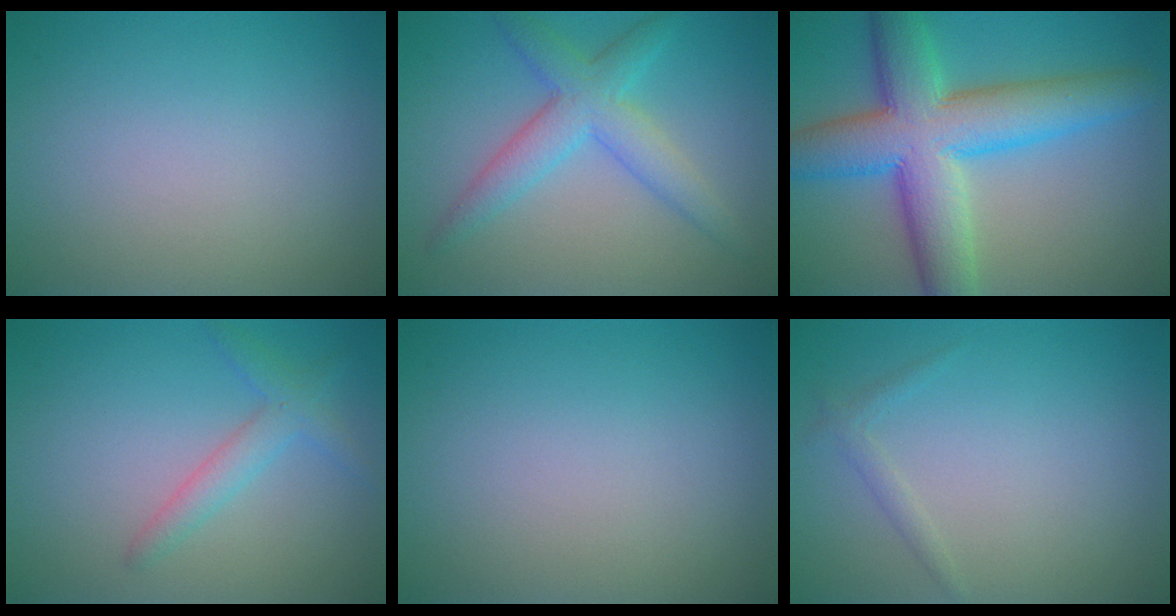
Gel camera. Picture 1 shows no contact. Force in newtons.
{"total": 4.6, "press": 4.6, "slide": 0.1}
{"total": 10.4, "press": 10.4, "slide": 0.3}
{"total": 2.4, "press": 2.4, "slide": 0.1}
{"total": 0.0}
{"total": 1.1, "press": 1.1, "slide": 0.1}